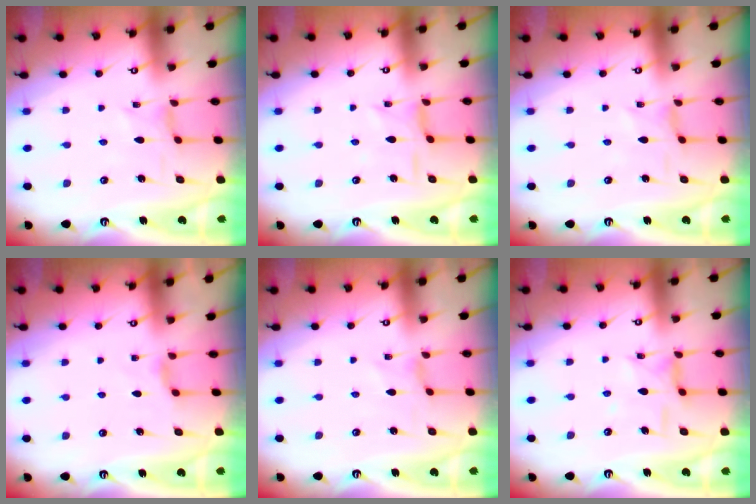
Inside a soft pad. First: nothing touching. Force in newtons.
{"total": 2.3, "press": 2.3, "slide": 0.2}
{"total": 0.6, "press": 0.6, "slide": 0.1}
{"total": 2.7, "press": 2.7, "slide": 0.3}
{"total": 0.0}
{"total": 5.3, "press": 5.3, "slide": 0.3}